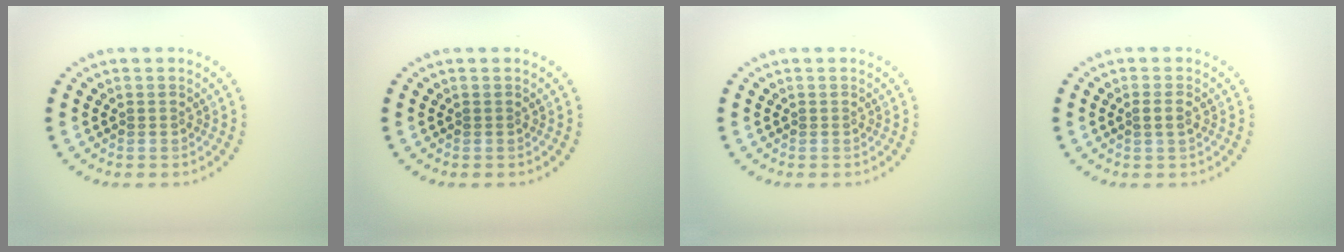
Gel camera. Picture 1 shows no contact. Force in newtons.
{"total": 0.0}
{"total": 0.0}
{"total": 1.1, "press": 1.0, "slide": 0.6}